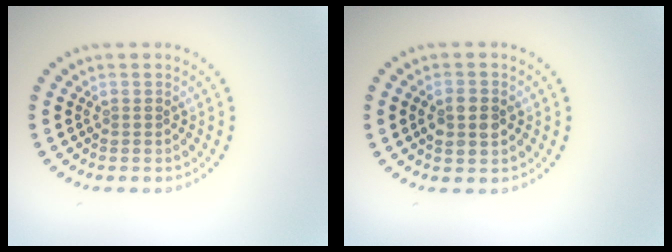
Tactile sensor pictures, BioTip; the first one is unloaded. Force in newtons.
{"total": 2.7, "press": 2.6, "slide": 0.3}